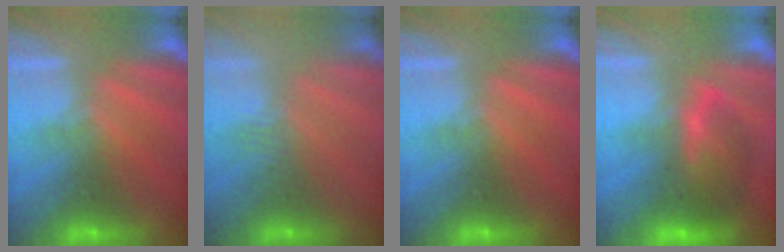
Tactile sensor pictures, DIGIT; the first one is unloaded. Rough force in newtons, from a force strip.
{"total": 2.9}
{"total": 0.0}
{"total": 7.4}